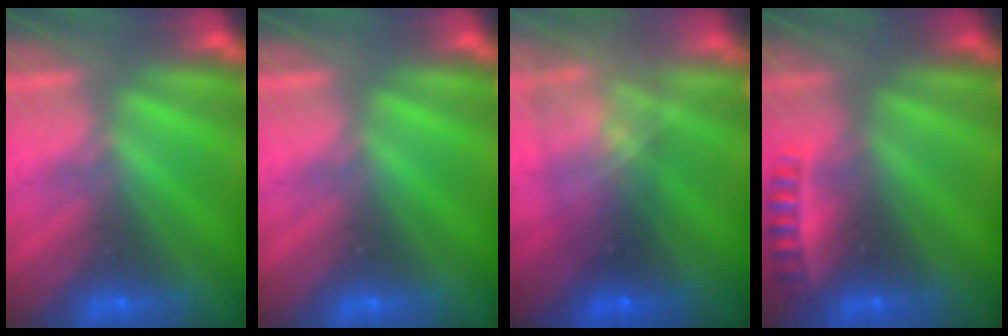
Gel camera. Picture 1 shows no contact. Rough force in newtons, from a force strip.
{"total": 0.0}
{"total": 7.2}
{"total": 2.4}